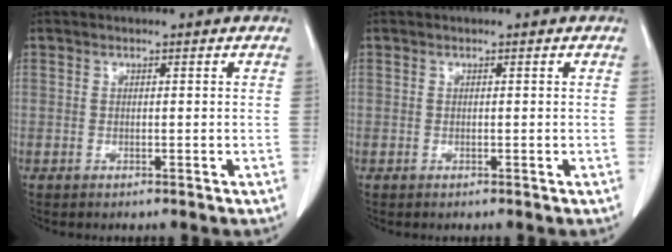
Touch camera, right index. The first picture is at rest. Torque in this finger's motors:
{"motor_torque": [0.00, 0.00, 0.01, 0.00]}